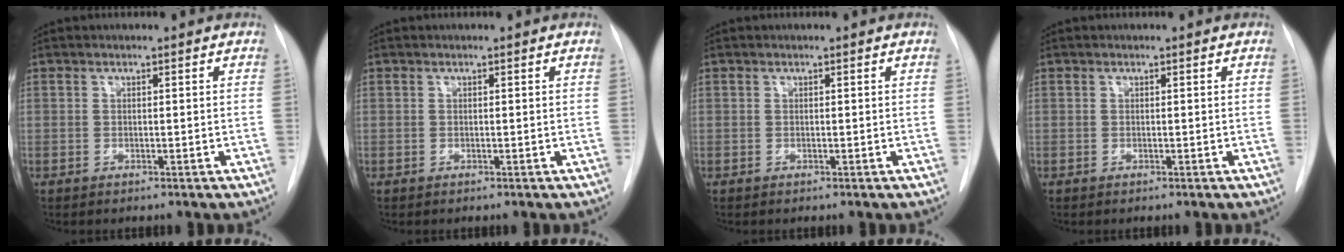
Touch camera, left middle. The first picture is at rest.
{"total": 0.0}
{"total": 0.0}
{"total": 0.0}